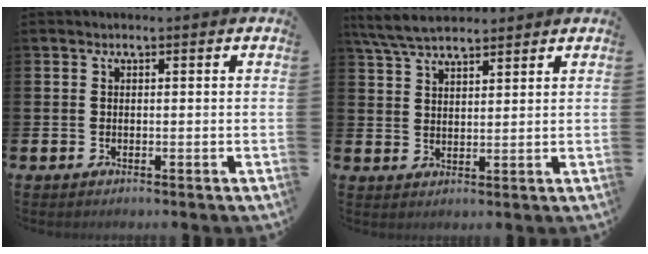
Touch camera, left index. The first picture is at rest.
{"total": 5.8, "force": [5.4, 1.2, 1.9], "torque": [-0.060, -0.011, 0.101]}